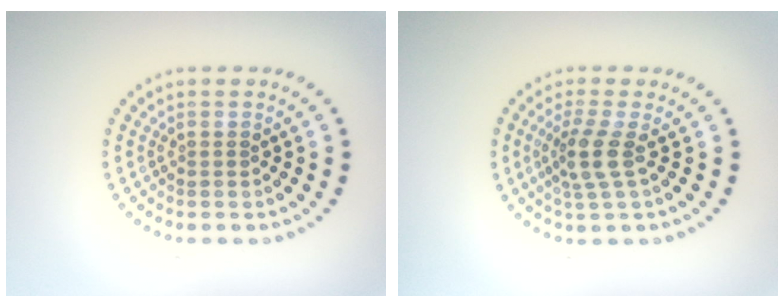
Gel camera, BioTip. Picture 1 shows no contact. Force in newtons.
{"total": 2.6, "press": 2.1, "slide": 1.7}